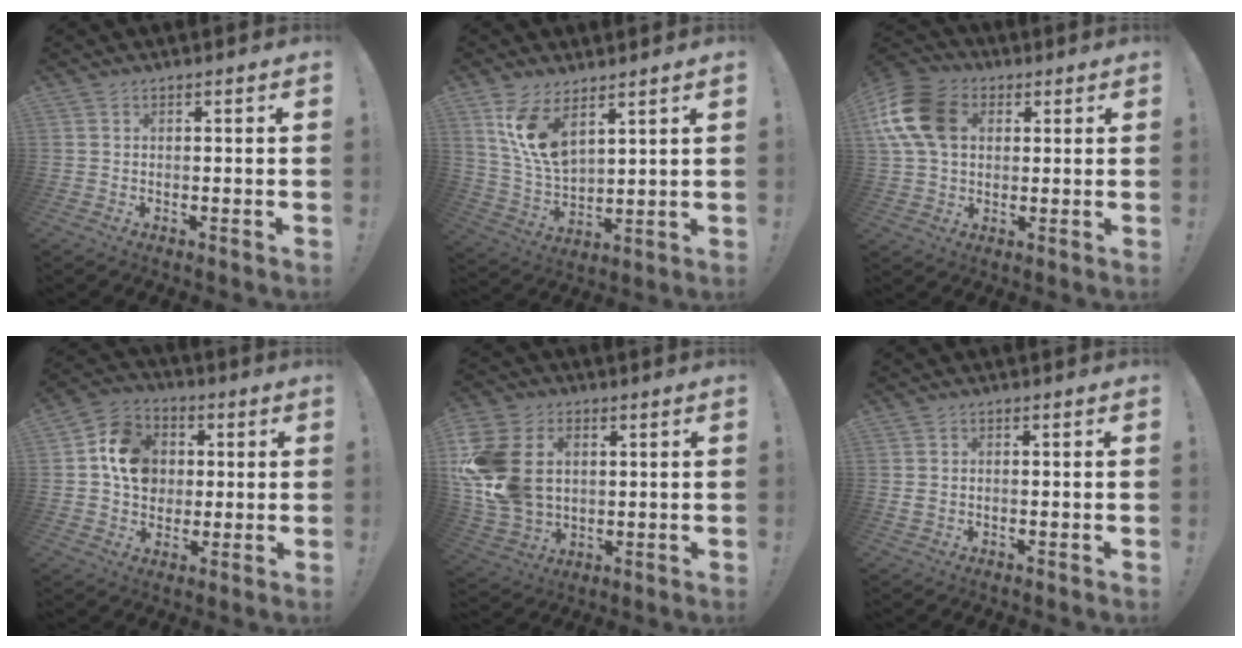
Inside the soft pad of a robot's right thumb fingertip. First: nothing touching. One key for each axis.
{"total": 12.0, "fx": 7.3, "fy": 5.3, "fz": 7.9, "tx": -0.159, "ty": -0.042, "tz": 0.136}
{"total": 16.9, "fx": 4.4, "fy": 12.5, "fz": 10.5, "tx": -0.207, "ty": -0.004, "tz": 0.086}
{"total": 13.3, "fx": 2.1, "fy": 11.5, "fz": 6.5, "tx": -0.088, "ty": 0.009, "tz": 0.049}
{"total": 19.1, "fx": 2.5, "fy": 14.4, "fz": 12.2, "tx": -0.237, "ty": 0.001, "tz": 0.056}
{"total": 1.3, "fx": -0.3, "fy": 1.1, "fz": 0.7, "tx": -0.022, "ty": 0.009, "tz": -0.002}